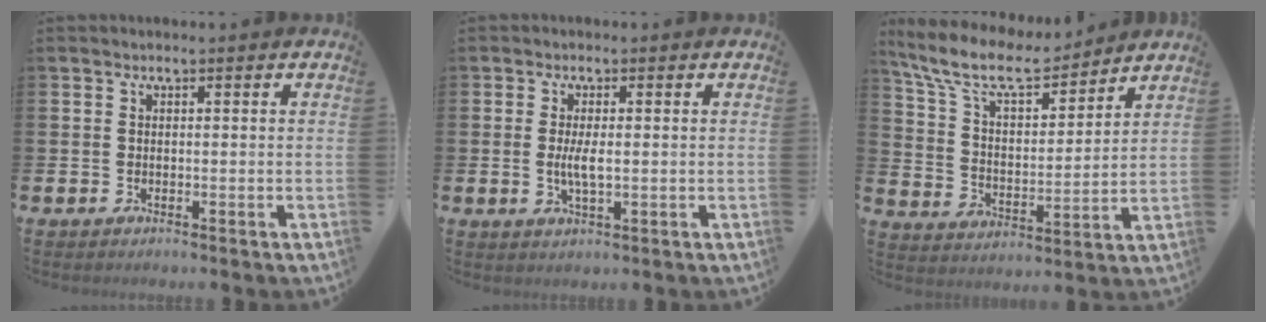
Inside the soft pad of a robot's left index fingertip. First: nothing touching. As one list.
[{"total": 2.9, "force": [0.0, 0.9, 2.7], "torque": [-0.043, -0.003, -0.003]}, {"total": 10.1, "force": [8.9, 2.5, 4.0], "torque": [-0.123, -0.047, 0.159]}]